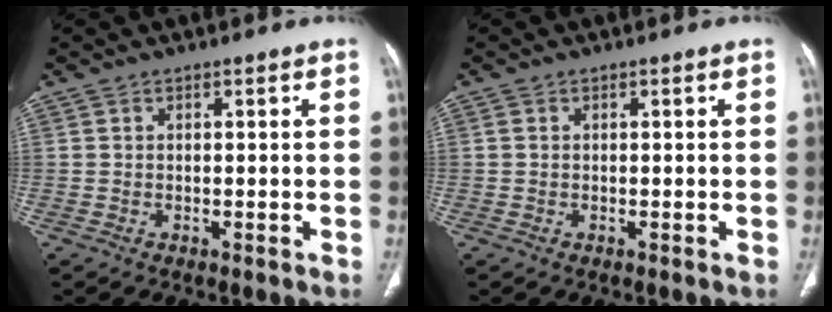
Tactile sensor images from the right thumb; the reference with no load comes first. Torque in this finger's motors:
{"motor_torque": [-0.25, -0.14, 0.28, -0.03, -0.05]}